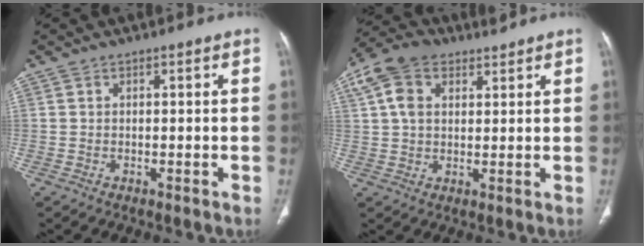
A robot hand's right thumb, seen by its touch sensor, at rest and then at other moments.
{"total": 9.1, "force": [4.0, 5.8, 5.7], "torque": [-0.114, 0.016, 0.072]}